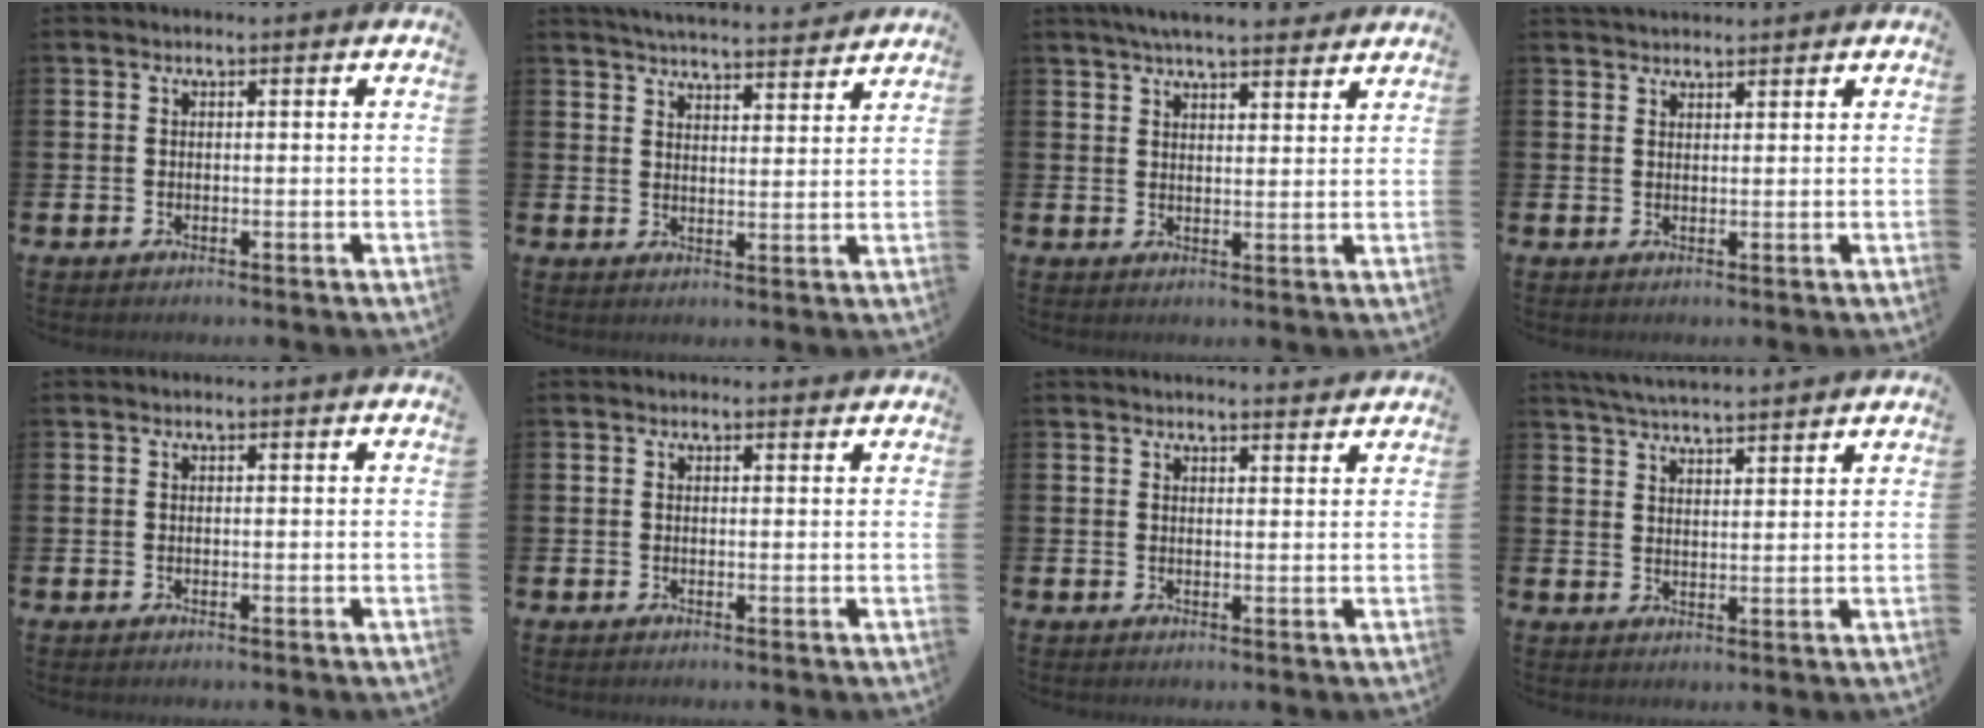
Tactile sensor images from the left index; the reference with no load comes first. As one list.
[{"total": 5.2, "force": [5.2, 0.2, 0.6], "torque": [-0.019, -0.035, 0.090]}, {"total": 5.2, "force": [5.0, 0.6, 1.5], "torque": [-0.028, -0.019, 0.087]}, {"total": 1.9, "force": [1.9, 0.4, 0.2], "torque": [0.003, -0.007, 0.033]}, {"total": 0.0}, {"total": 0.7, "force": [0.7, 0.2, 0.1], "torque": [0.010, -0.003, 0.009]}, {"total": 2.3, "force": [2.3, 0.0, -0.1], "torque": [0.010, -0.016, 0.039]}, {"total": 4.8, "force": [4.8, -0.1, 0.7], "torque": [-0.032, -0.024, 0.088]}]